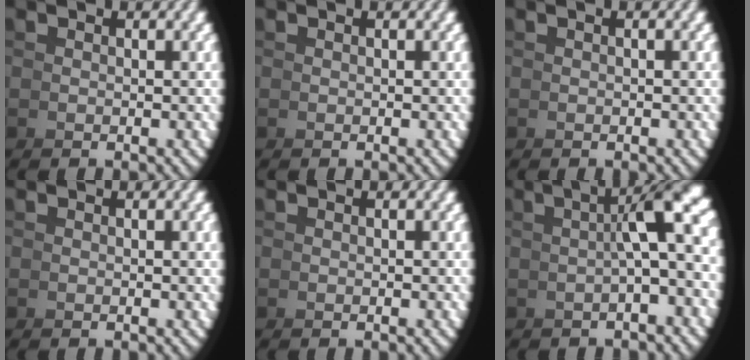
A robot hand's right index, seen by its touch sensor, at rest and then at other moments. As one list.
[{"total": 0.0}, {"total": 0.7, "force": [0.1, 0.3, 0.7], "torque": [-0.006, 0.011, -0.003]}, {"total": 1.0, "force": [0.2, 0.4, 0.9], "torque": [-0.008, 0.003, 0.003]}, {"total": 0.0}, {"total": 5.4, "force": [1.4, 0.4, 5.2], "torque": [-0.059, 0.030, 0.016]}]